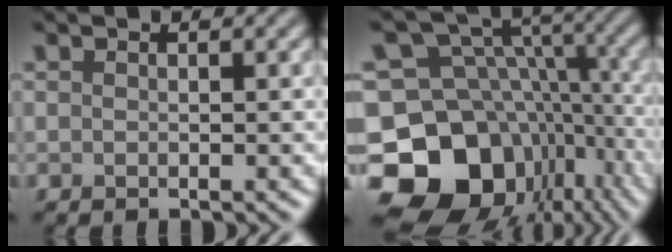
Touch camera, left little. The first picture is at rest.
{"total": 15.1, "force": [-5.8, 11.5, 7.9], "torque": [-0.153, 0.002, -0.093]}